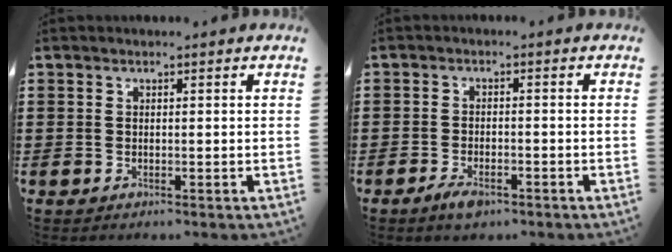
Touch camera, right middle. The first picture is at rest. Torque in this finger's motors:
{"motor_torque": [-0.01, -0.08, 0.09, 0.00]}